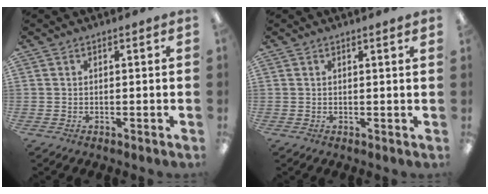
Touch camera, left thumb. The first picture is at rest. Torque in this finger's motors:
{"motor_torque": [-0.16, -0.02, -0.57, 0.19, 0.07]}